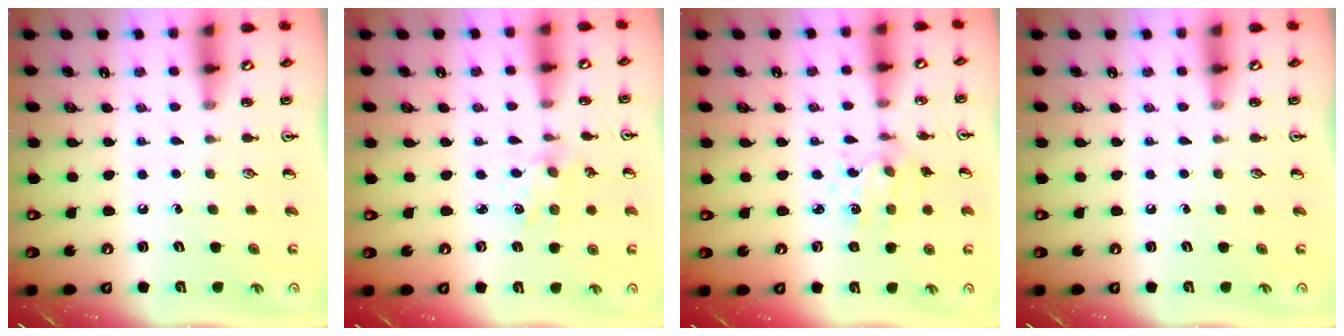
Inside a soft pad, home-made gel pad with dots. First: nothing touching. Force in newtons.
{"total": 2.5, "press": 2.5, "slide": 0.5}
{"total": 2.5, "press": 2.5, "slide": 0.6}
{"total": 0.0}